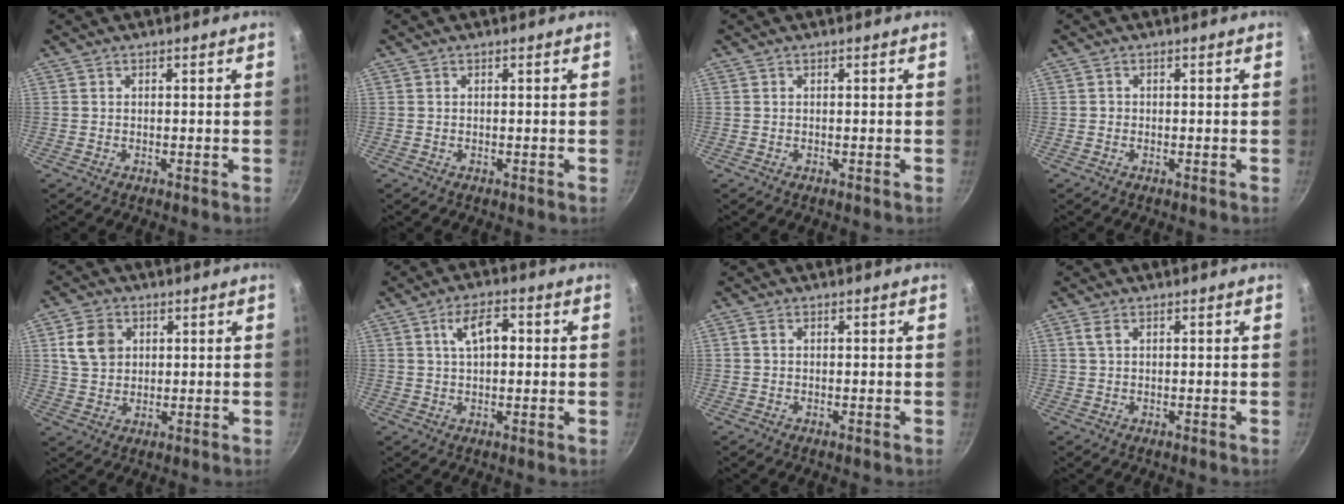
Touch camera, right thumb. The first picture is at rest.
{"total": 0.0}
{"total": 0.0}
{"total": 0.6, "force": [-0.1, 0.6, 0.1], "torque": [0.003, 0.001, -0.003]}
{"total": 7.4, "force": [2.2, 5.9, 4.0], "torque": [-0.055, 0.001, 0.039]}
{"total": 6.6, "force": [1.5, 3.4, 5.5], "torque": [-0.084, 0.014, 0.022]}
{"total": 1.1, "force": [0.3, 0.8, 0.7], "torque": [-0.011, 0.002, 0.004]}
{"total": 1.8, "force": [0.8, 1.0, 1.3], "torque": [-0.025, 0.001, 0.016]}